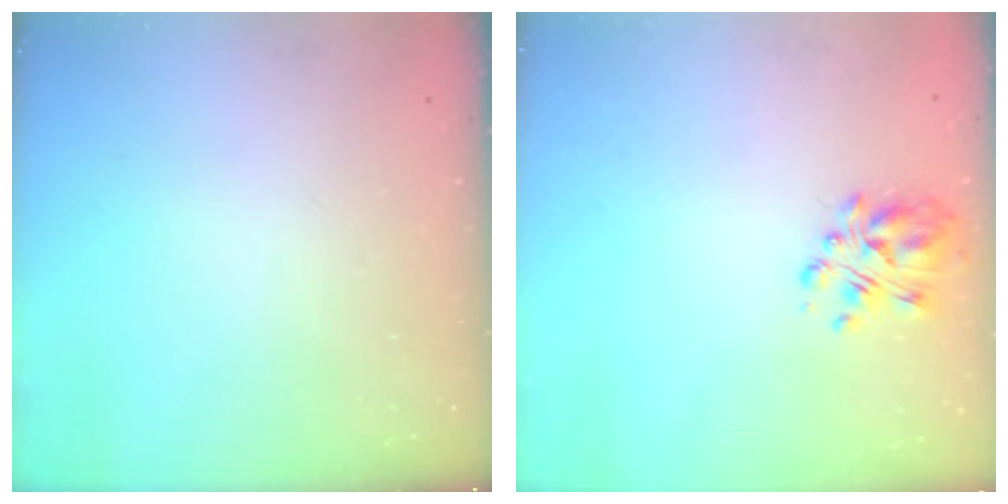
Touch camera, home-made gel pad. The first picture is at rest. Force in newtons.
{"total": 6.1, "press": 5.8, "slide": 1.8}